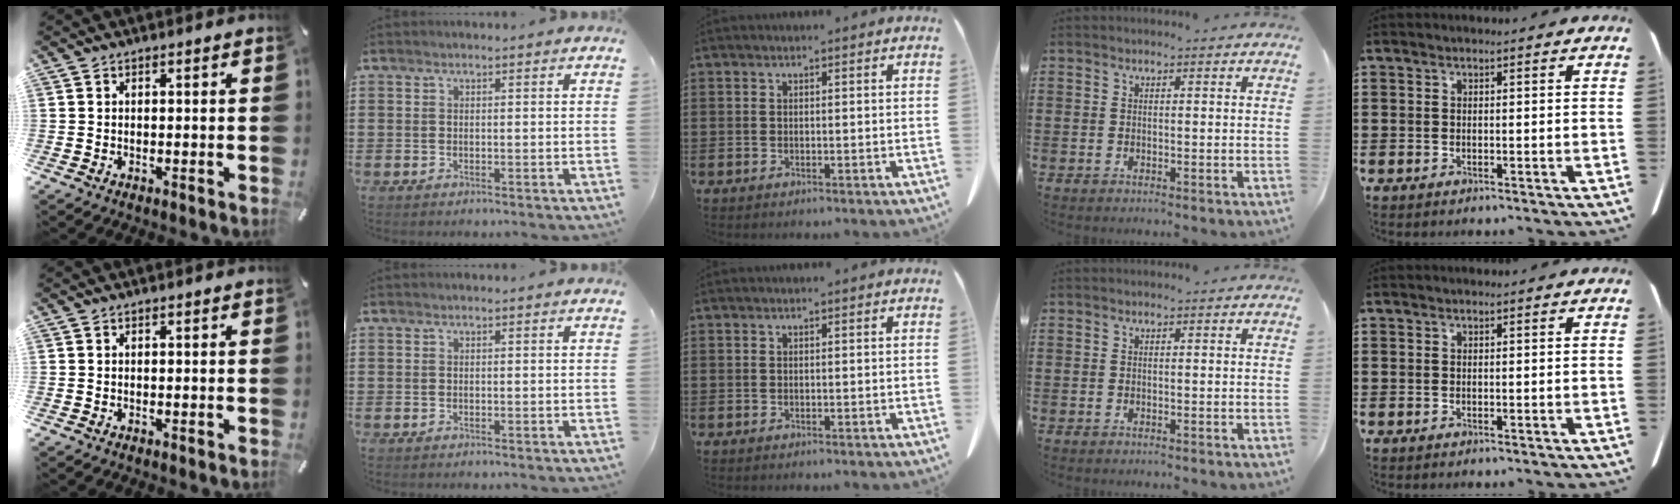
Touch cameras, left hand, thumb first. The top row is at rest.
{}